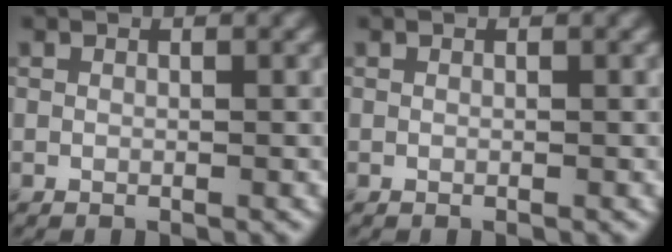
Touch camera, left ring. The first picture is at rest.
{"total": 0.0}